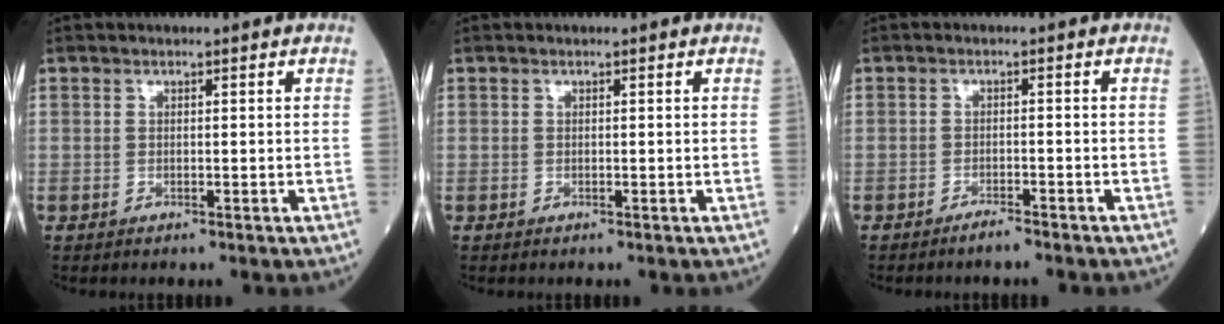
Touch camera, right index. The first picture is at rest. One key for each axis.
{"total": 0.0}
{"total": 2.0, "fx": -1.8, "fy": 0.1, "fz": 0.9, "tx": -0.019, "ty": -0.002, "tz": -0.029}